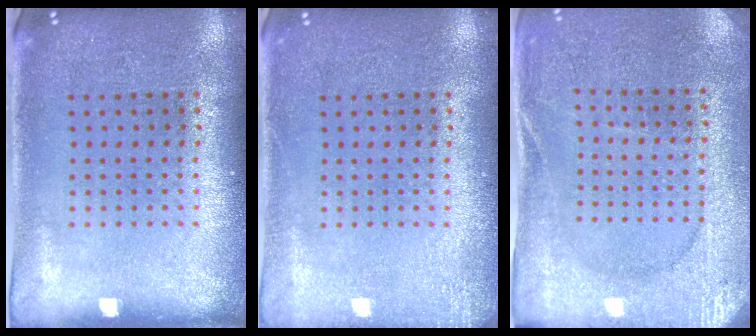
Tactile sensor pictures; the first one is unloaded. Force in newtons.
{"total": 1.5, "press": 1.5, "slide": 0.3}
{"total": 2.7, "press": 2.6, "slide": 0.4}